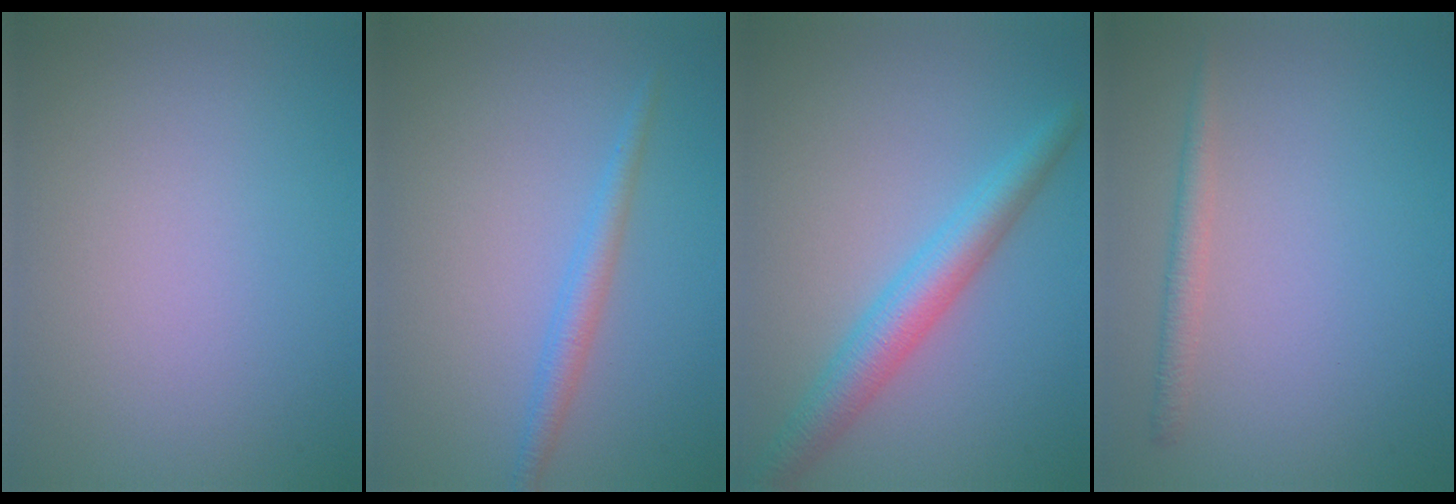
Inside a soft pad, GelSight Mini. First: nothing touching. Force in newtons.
{"total": 2.0, "press": 2.0, "slide": 0.1}
{"total": 4.2, "press": 4.2, "slide": 0.1}
{"total": 1.6, "press": 1.6, "slide": 0.0}